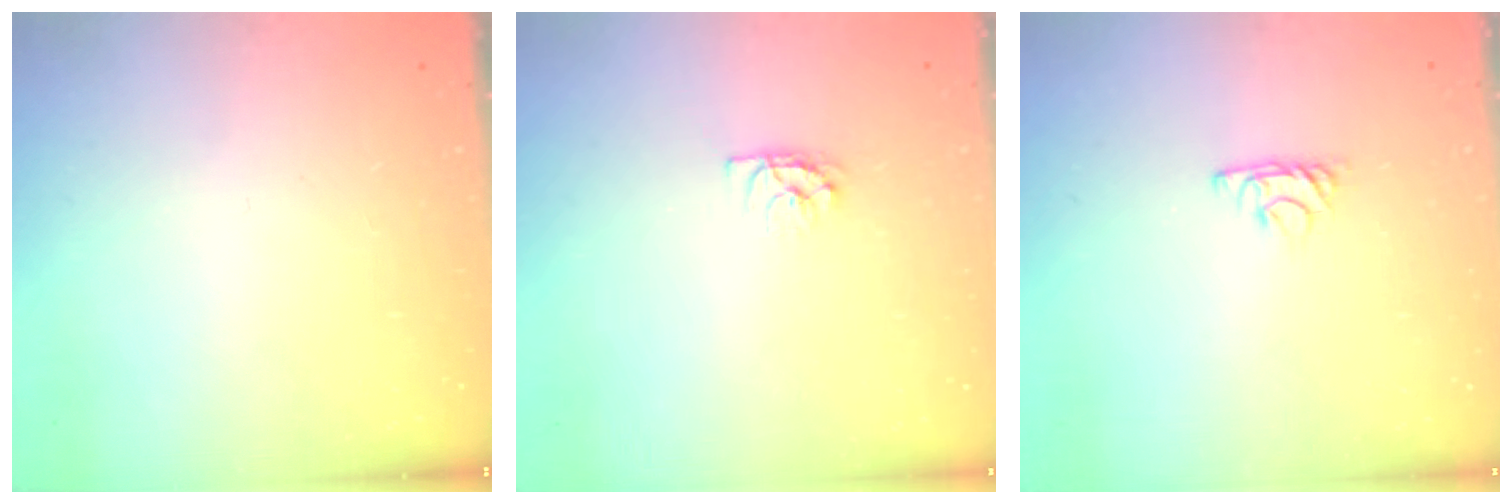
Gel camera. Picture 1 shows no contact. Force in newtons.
{"total": 3.9, "press": 3.9, "slide": 0.3}
{"total": 4.3, "press": 4.3, "slide": 0.7}